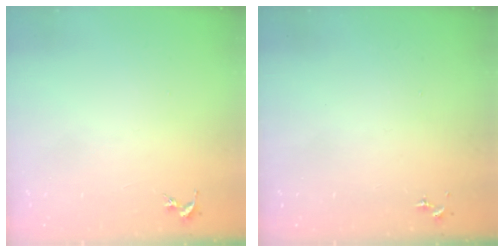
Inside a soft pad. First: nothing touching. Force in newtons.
{"total": 0.0}